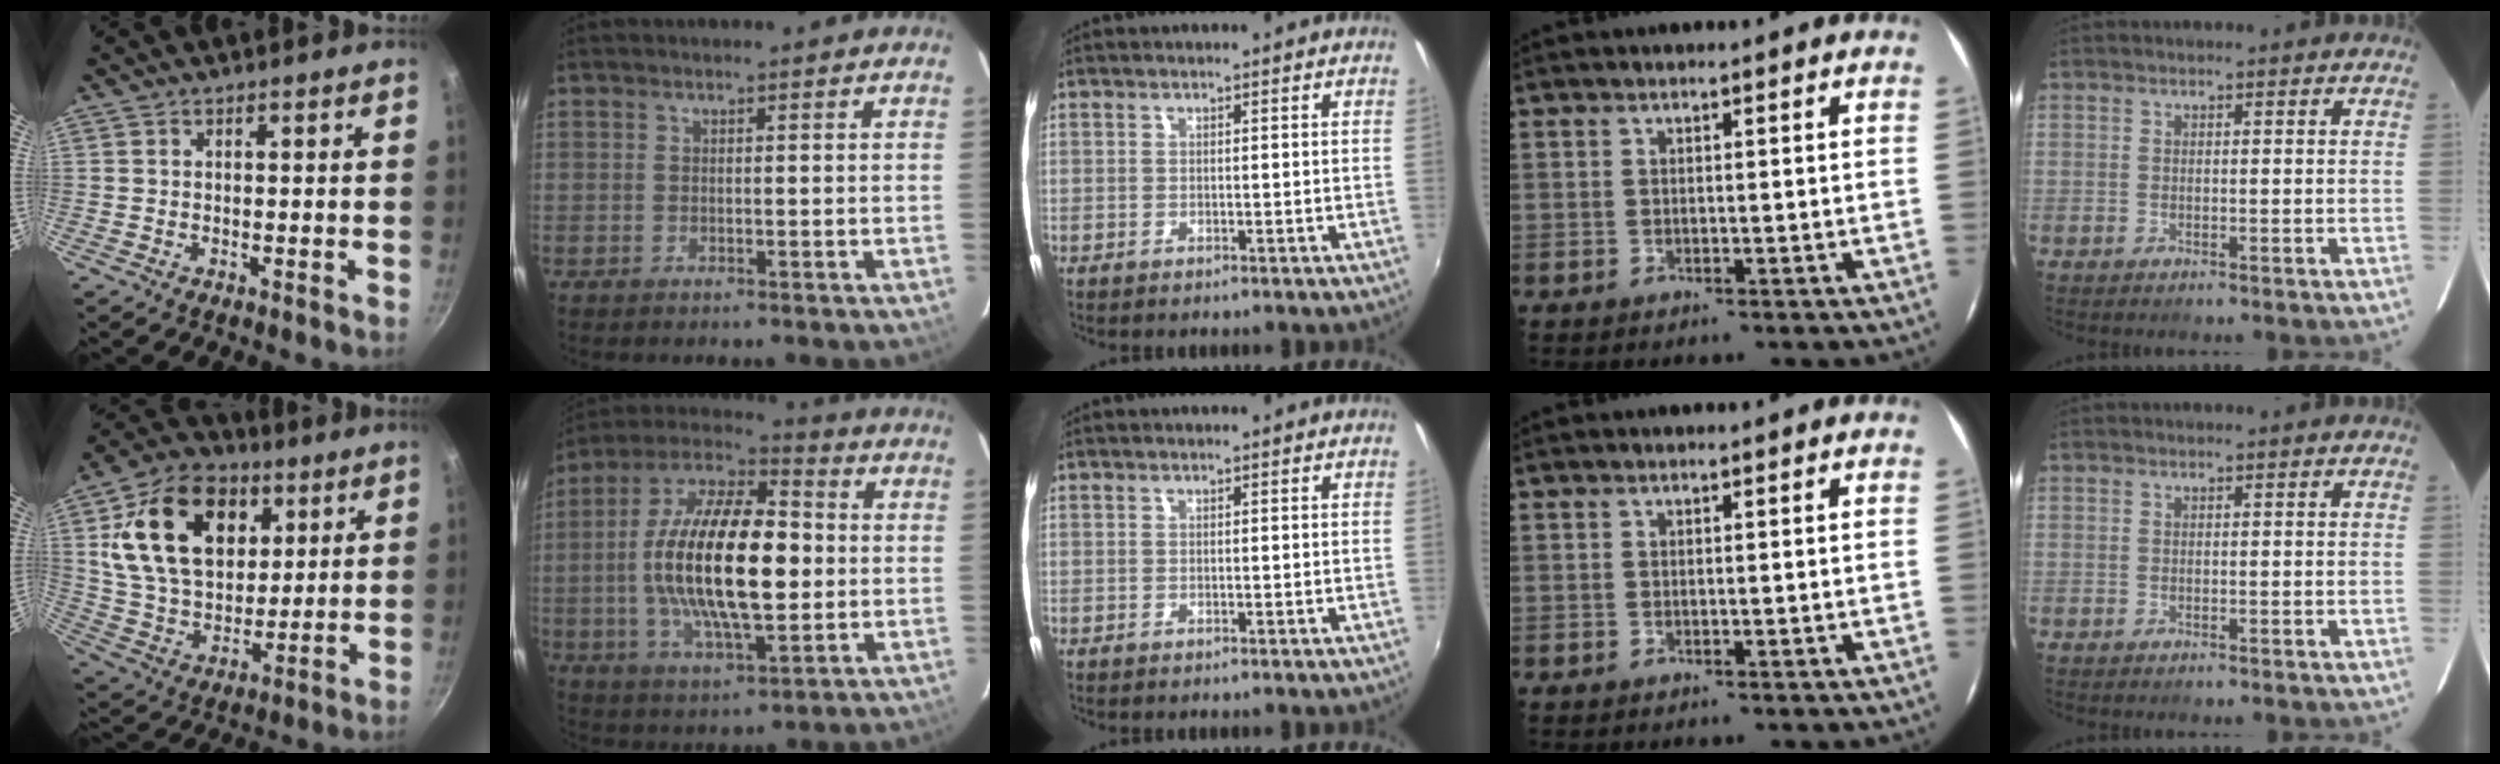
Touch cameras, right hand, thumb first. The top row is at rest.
{"thumb": {"total": 22.8, "force": [7.7, 15.6, 14.8], "torque": [-0.236, -0.013, 0.134]}, "index": {"total": 22.8, "force": [-0.7, 9.1, 20.9], "torque": [-0.396, 0.007, -0.020]}}